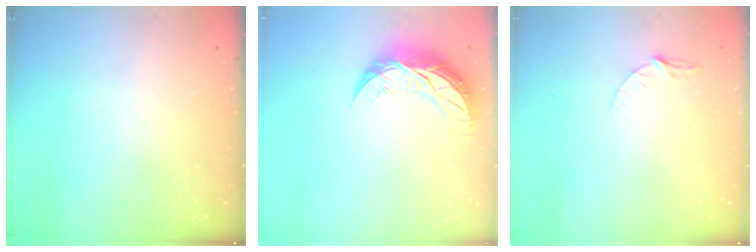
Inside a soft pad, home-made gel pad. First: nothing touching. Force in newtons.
{"total": 10.1, "press": 10.0, "slide": 0.9}
{"total": 3.5, "press": 3.4, "slide": 0.4}